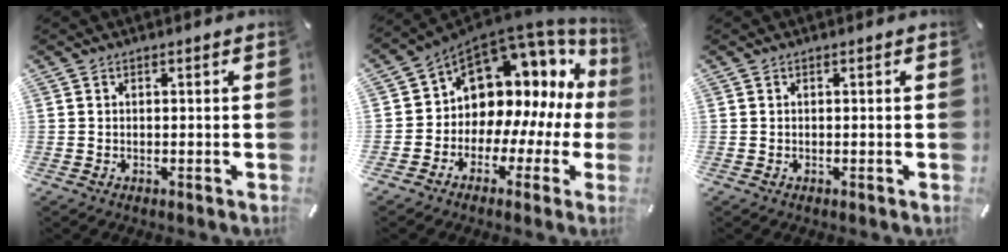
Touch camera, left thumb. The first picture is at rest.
{"total": 11.4, "force": [5.0, 8.9, 5.0], "torque": [-0.088, -0.065, 0.090]}
{"total": 0.0}